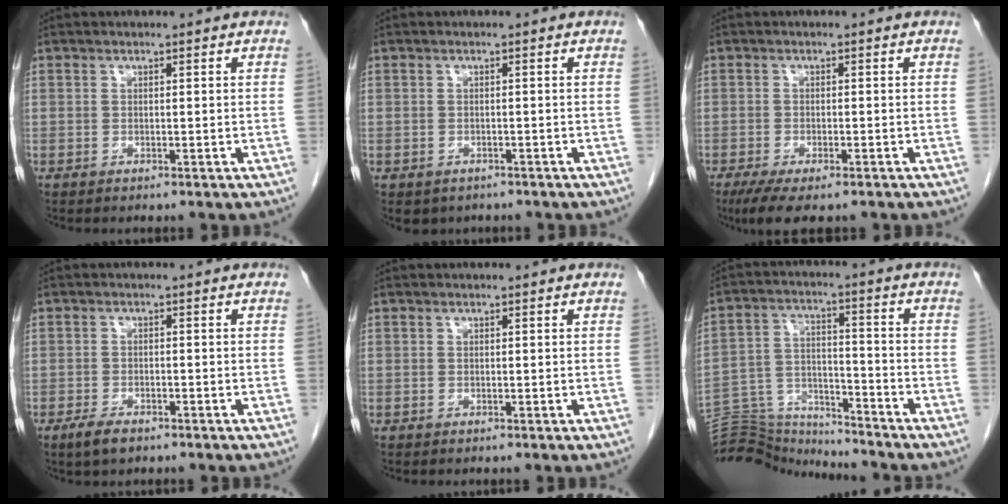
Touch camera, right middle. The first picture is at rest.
{"total": 3.1, "force": [-2.3, 1.9, 0.5], "torque": [-0.006, 0.001, -0.027]}
{"total": 6.6, "force": [-4.9, 1.8, 4.1], "torque": [-0.065, -0.016, -0.075]}
{"total": 3.1, "force": [-2.1, 1.2, 1.9], "torque": [-0.044, -0.003, -0.035]}
{"total": 0.0}
{"total": 13.0, "force": [-12.9, 1.4, 0.8], "torque": [-0.018, 0.036, -0.216]}